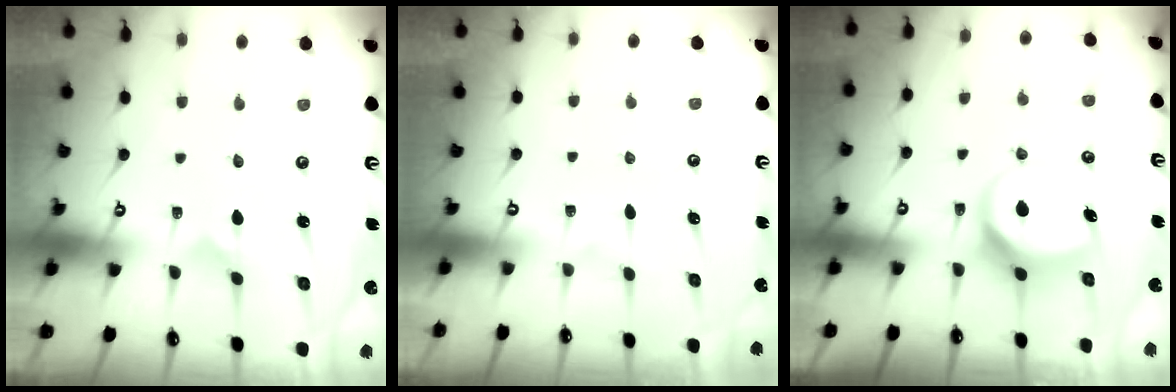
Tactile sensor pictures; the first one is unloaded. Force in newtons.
{"total": 0.0}
{"total": 5.9, "press": 5.8, "slide": 0.7}